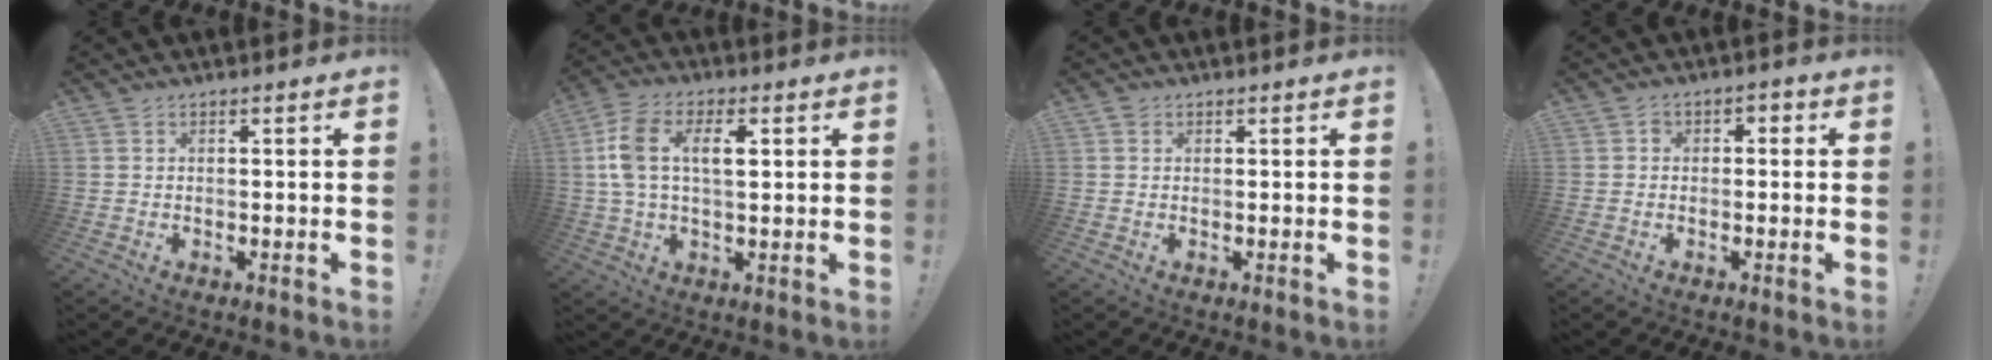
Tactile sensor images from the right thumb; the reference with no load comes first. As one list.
[{"total": 11.4, "force": [2.3, 6.4, 9.1], "torque": [-0.173, 0.012, 0.042]}, {"total": 1.0, "force": [0.6, 0.8, 0.1], "torque": [-0.002, 0.001, 0.012]}, {"total": 3.0, "force": [-1.3, 2.3, 1.4], "torque": [-0.018, 0.013, -0.026]}]